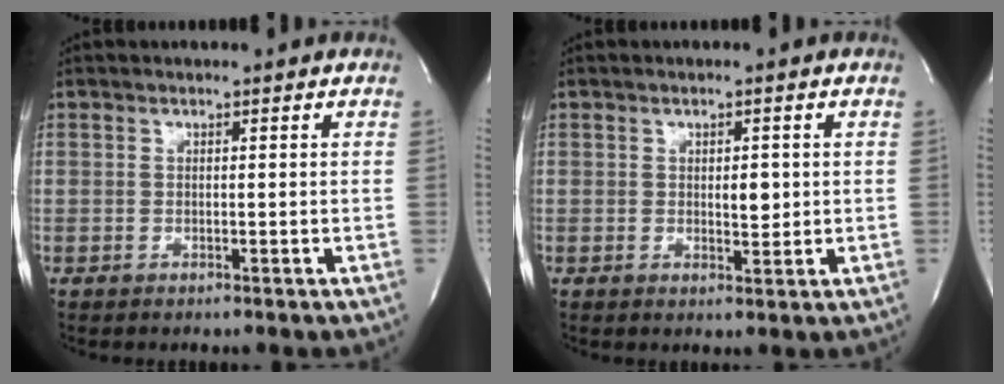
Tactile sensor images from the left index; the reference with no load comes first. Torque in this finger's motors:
{"motor_torque": [0.28, 0.06, 0.02, 0.02]}